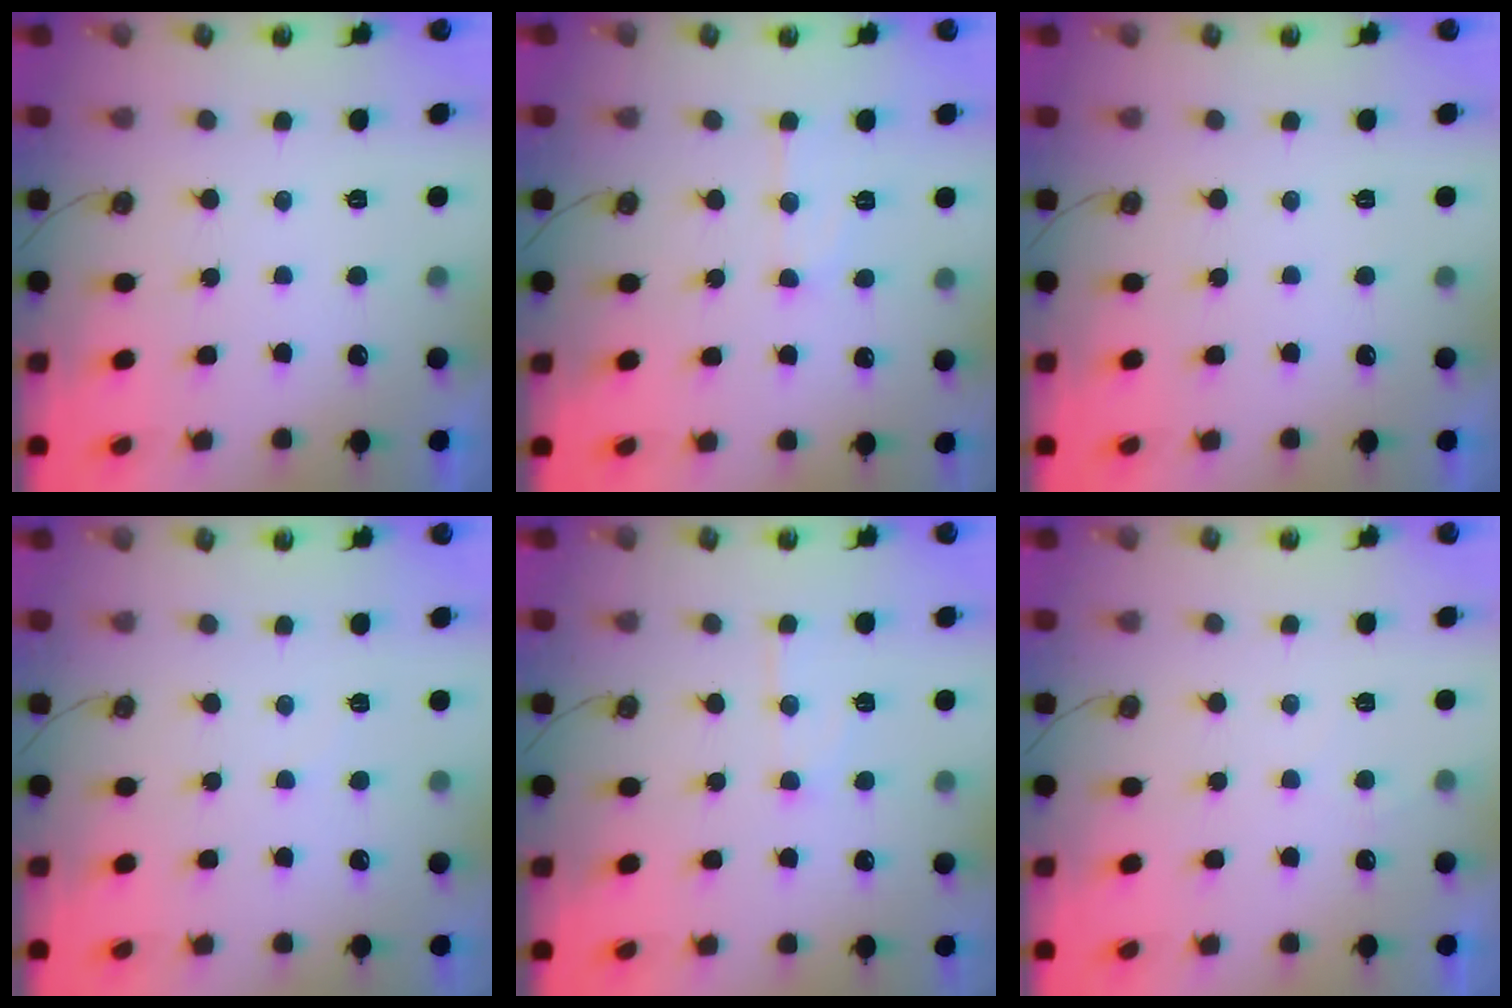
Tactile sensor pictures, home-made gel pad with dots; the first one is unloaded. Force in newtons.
{"total": 8.4, "press": 8.3, "slide": 0.7}
{"total": 0.0}
{"total": 4.9, "press": 4.9, "slide": 0.6}
{"total": 6.9, "press": 6.9, "slide": 0.5}
{"total": 3.9, "press": 3.8, "slide": 0.5}